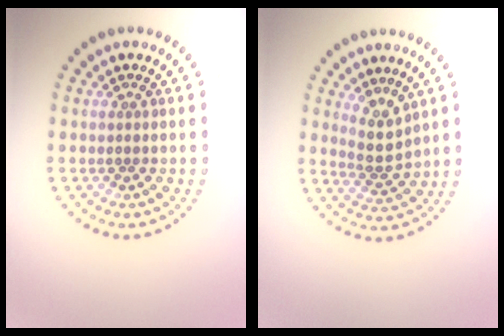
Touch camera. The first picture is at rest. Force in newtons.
{"total": 2.5, "press": 1.9, "slide": 1.6}